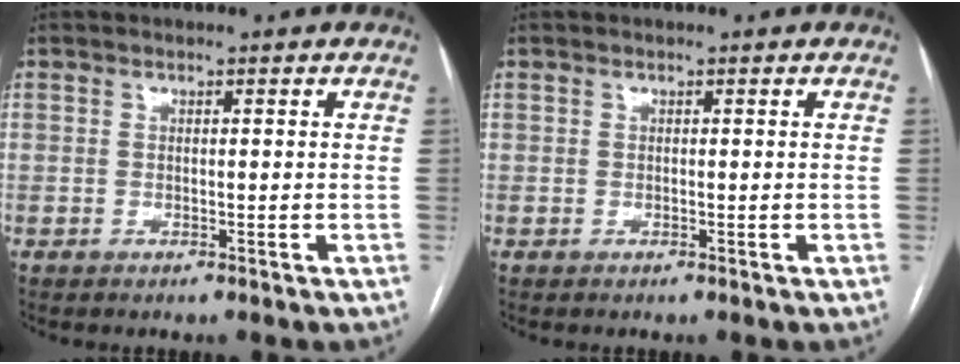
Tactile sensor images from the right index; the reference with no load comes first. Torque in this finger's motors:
{"motor_torque": [0.00, 0.00, 0.00, 0.00]}